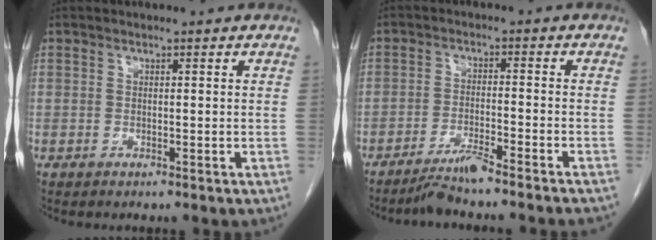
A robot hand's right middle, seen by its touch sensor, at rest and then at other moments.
{"total": 5.5, "force": [-4.7, -1.2, 2.6], "torque": [-0.044, -0.019, -0.083]}